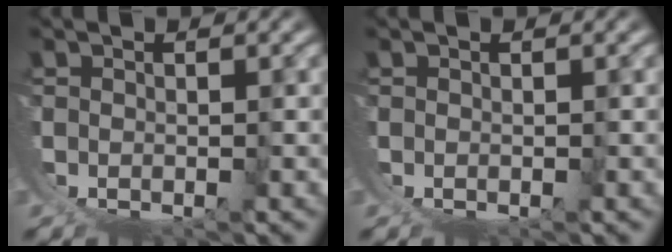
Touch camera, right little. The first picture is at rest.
{"total": 0.0}